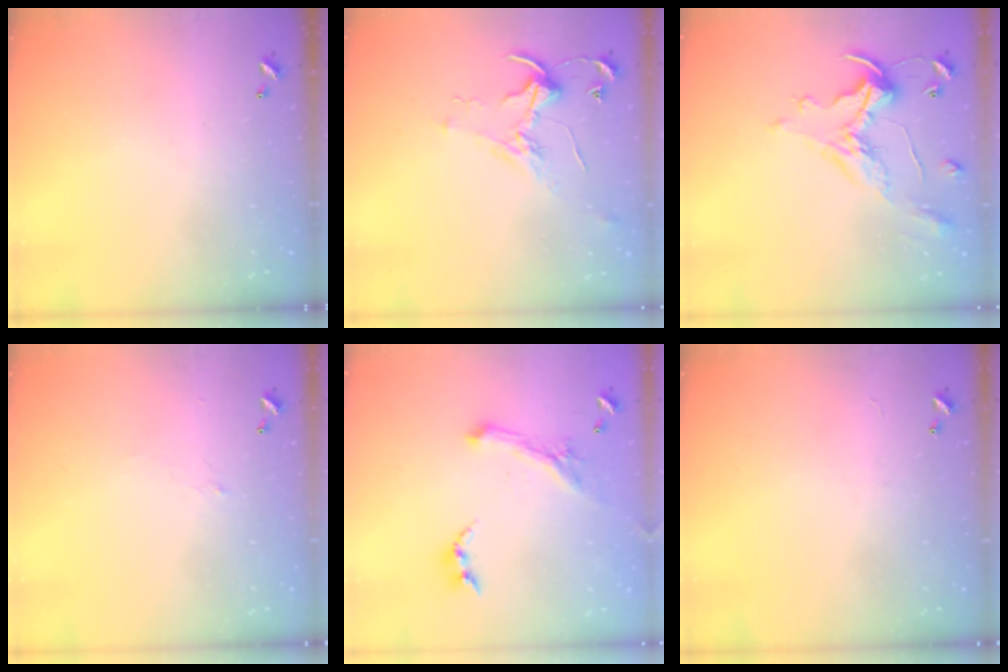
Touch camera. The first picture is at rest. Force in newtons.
{"total": 2.1, "press": 2.1, "slide": 0.1}
{"total": 1.8, "press": 1.5, "slide": 1.1}
{"total": 0.9, "press": 0.6, "slide": 0.6}
{"total": 1.8, "press": 1.7, "slide": 0.4}
{"total": 2.4, "press": 2.4, "slide": 0.3}